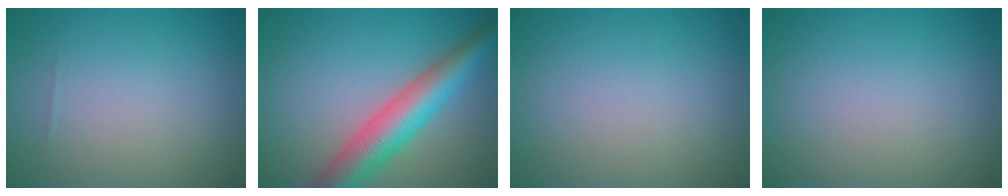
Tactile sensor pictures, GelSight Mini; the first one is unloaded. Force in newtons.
{"total": 6.9, "press": 6.9, "slide": 0.3}
{"total": 0.0}
{"total": 0.0}